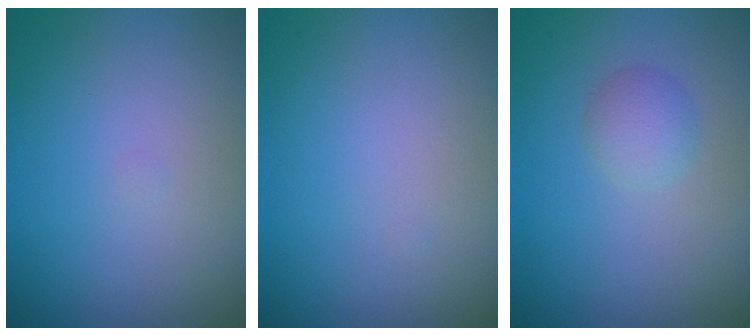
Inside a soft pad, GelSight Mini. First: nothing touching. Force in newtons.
{"total": 0.0}
{"total": 1.8, "press": 1.8, "slide": 0.1}